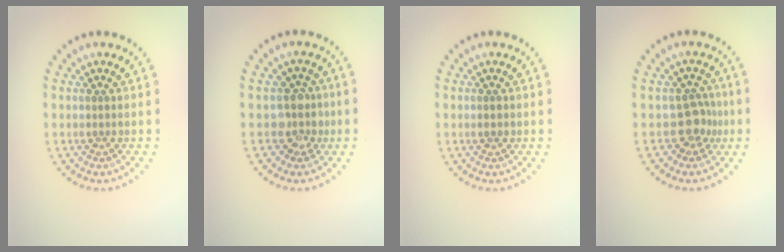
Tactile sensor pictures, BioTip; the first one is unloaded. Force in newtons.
{"total": 2.6, "press": 2.2, "slide": 1.5}
{"total": 1.0, "press": 1.0, "slide": 0.1}
{"total": 2.3, "press": 1.8, "slide": 1.4}